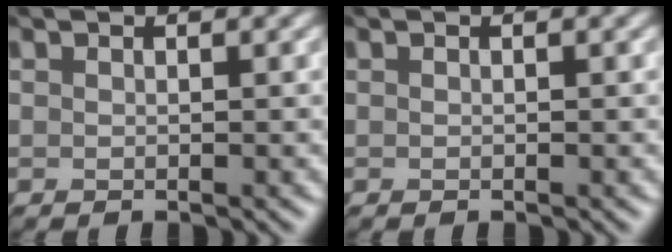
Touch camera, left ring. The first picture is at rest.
{"total": 0.0}